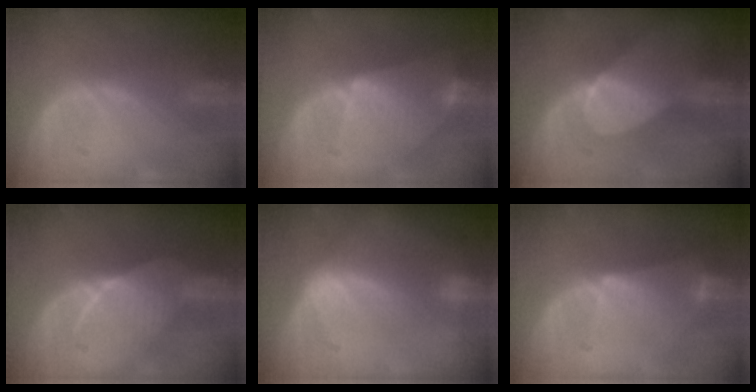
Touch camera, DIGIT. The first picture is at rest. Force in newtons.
{"total": 7.9, "press": 7.9, "slide": 0.3}
{"total": 7.4, "press": 6.7, "slide": 3.1}
{"total": 7.6, "press": 6.8, "slide": 3.5}
{"total": 7.2, "press": 6.1, "slide": 3.8}
{"total": 6.6, "press": 6.2, "slide": 2.4}